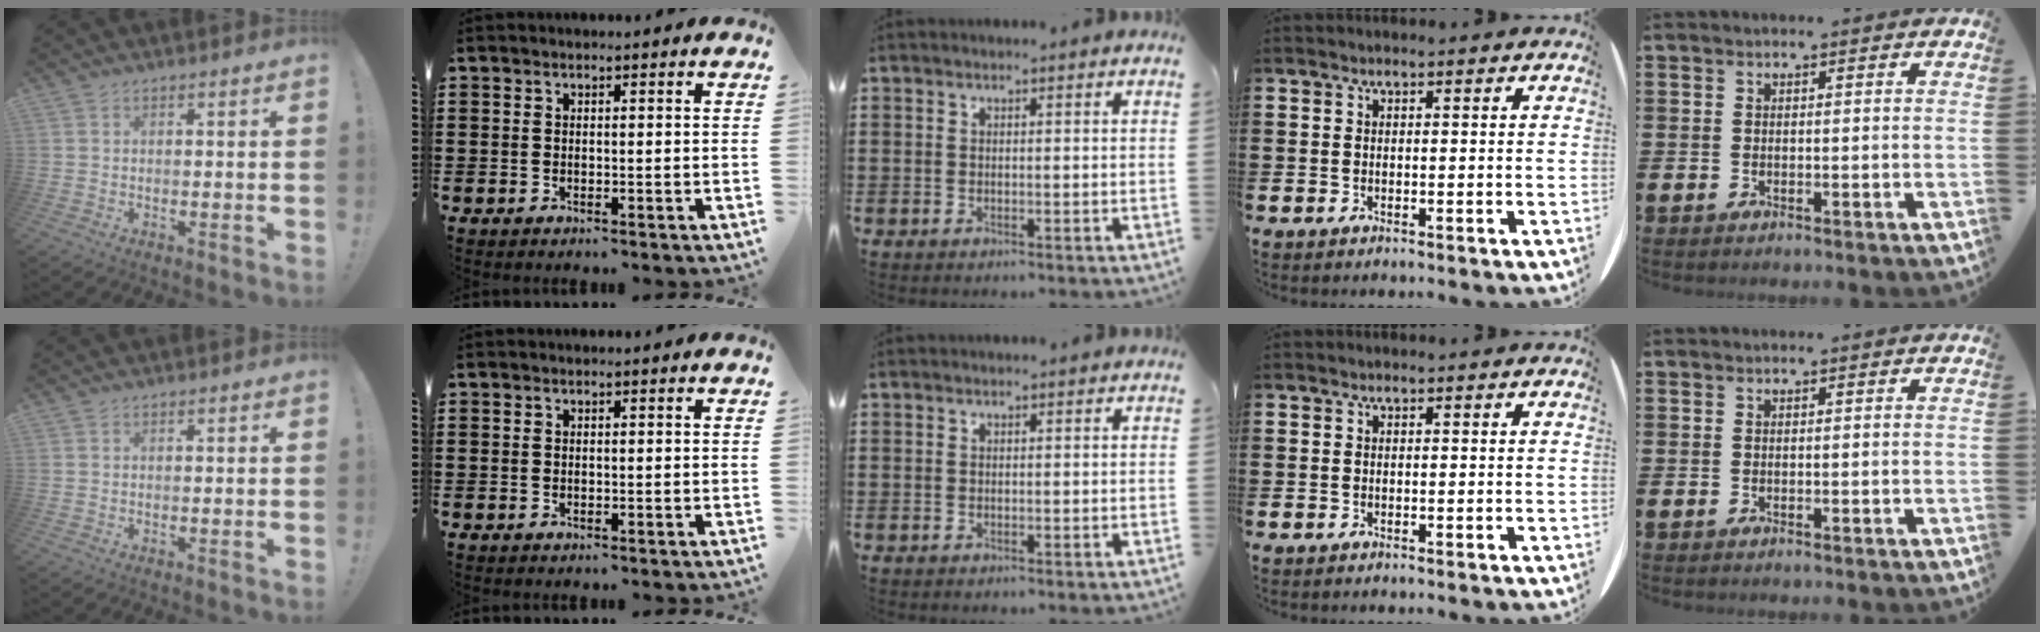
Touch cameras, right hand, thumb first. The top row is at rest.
{}